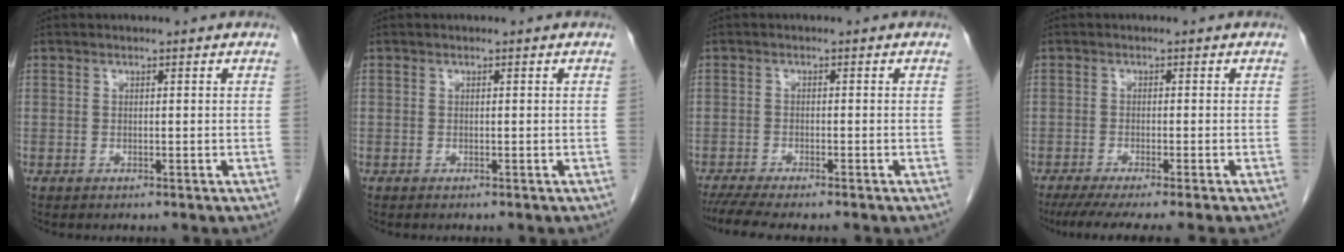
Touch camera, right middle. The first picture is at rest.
{"total": 0.0}
{"total": 7.6, "force": [-6.4, 0.8, 4.1], "torque": [-0.059, -0.014, -0.100]}
{"total": 9.1, "force": [-7.8, -1.1, 4.6], "torque": [-0.046, -0.024, -0.119]}